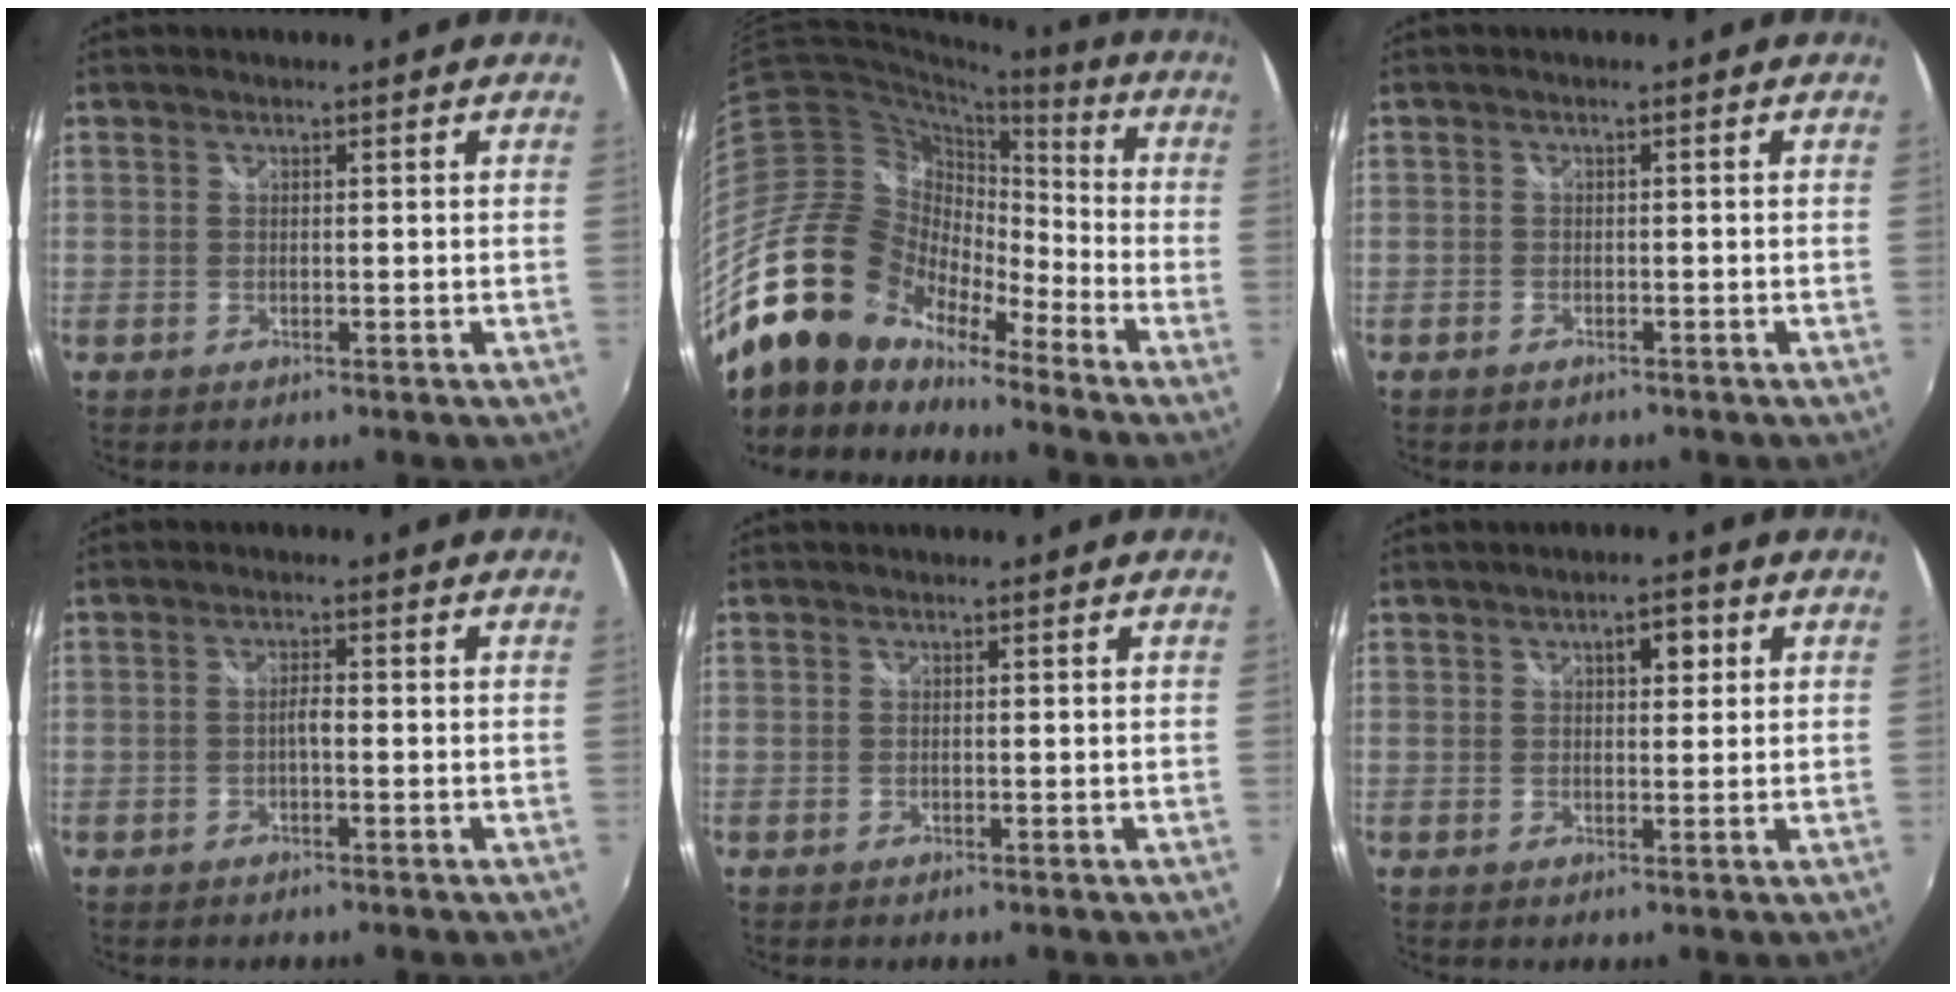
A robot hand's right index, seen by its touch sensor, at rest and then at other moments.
{"total": 20.8, "force": [-15.7, 10.6, 8.7], "torque": [-0.173, 0.004, -0.299]}
{"total": 1.6, "force": [-1.1, 1.1, 0.3], "torque": [-0.012, -0.001, -0.018]}
{"total": 1.5, "force": [-0.7, 0.4, 1.3], "torque": [-0.025, 0.004, -0.014]}
{"total": 0.0}
{"total": 3.5, "force": [1.3, 1.9, 2.6], "torque": [-0.035, 0.011, 0.018]}